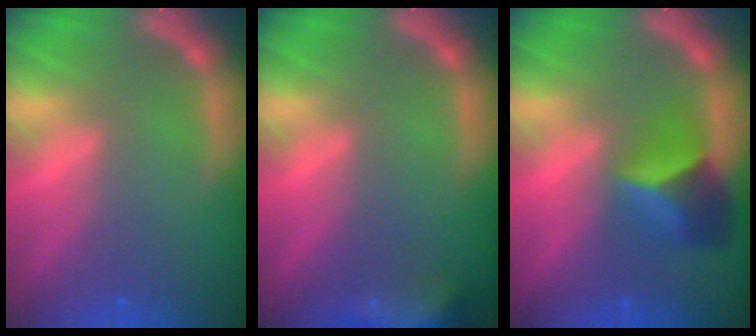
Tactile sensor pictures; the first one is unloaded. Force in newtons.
{"total": 6.9}
{"total": 4.9}